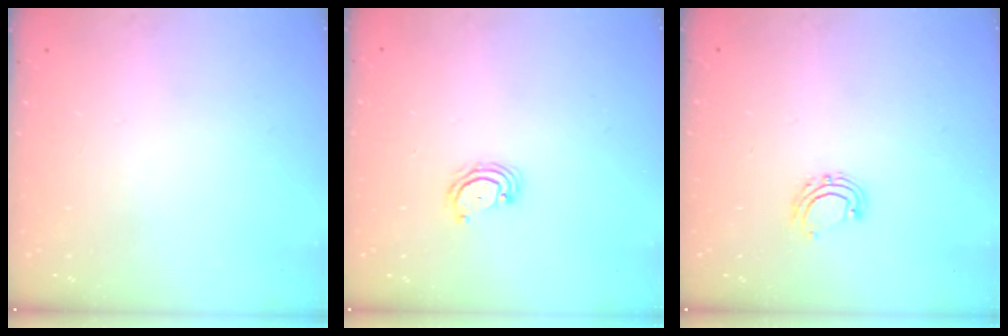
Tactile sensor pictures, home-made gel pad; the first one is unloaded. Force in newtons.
{"total": 3.6, "press": 3.6, "slide": 0.4}
{"total": 5.5, "press": 5.4, "slide": 1.1}